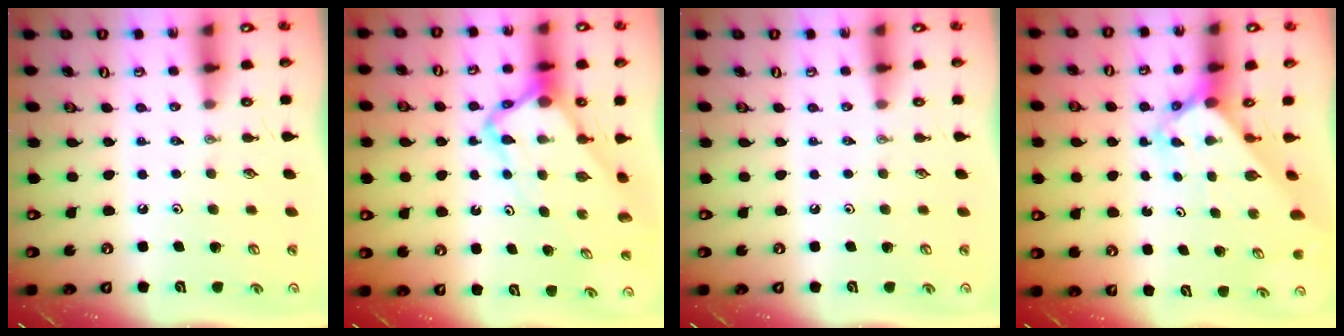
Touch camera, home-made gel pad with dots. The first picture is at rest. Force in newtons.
{"total": 6.7, "press": 6.6, "slide": 0.6}
{"total": 0.0}
{"total": 2.5, "press": 2.5, "slide": 0.2}